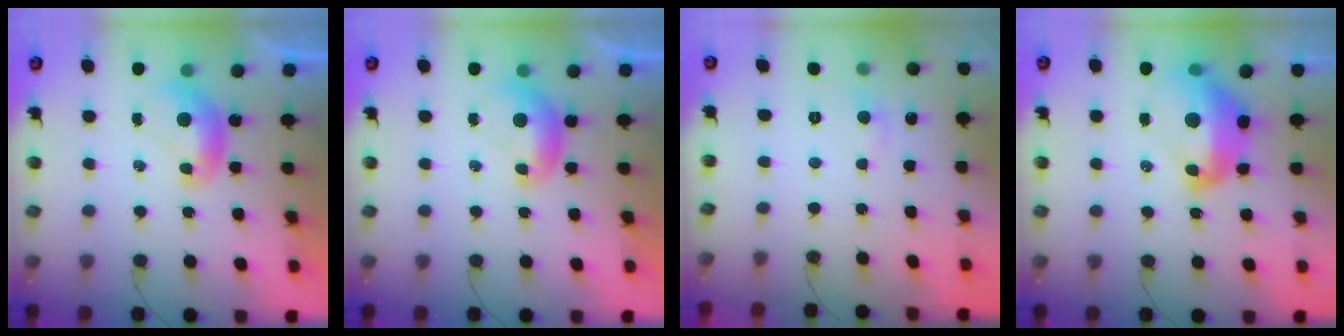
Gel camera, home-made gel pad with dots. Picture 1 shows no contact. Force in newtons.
{"total": 0.0}
{"total": 1.1, "press": 0.8, "slide": 0.7}
{"total": 10.3, "press": 10.2, "slide": 1.3}